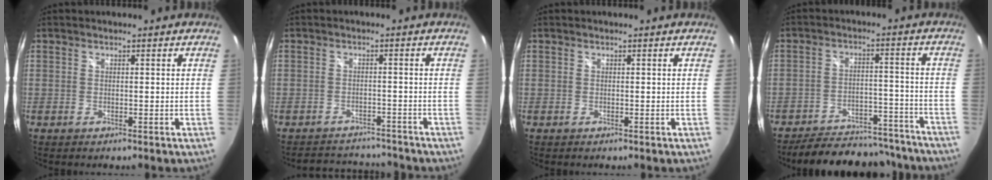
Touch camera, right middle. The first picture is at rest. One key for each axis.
{"total": 7.7, "fx": -7.2, "fy": 2.4, "fz": 1.3, "tx": -0.034, "ty": 0.020, "tz": -0.099}
{"total": 0.0}
{"total": 20.2, "fx": -17.9, "fy": 6.6, "fz": 6.7, "tx": -0.133, "ty": 0.023, "tz": -0.221}